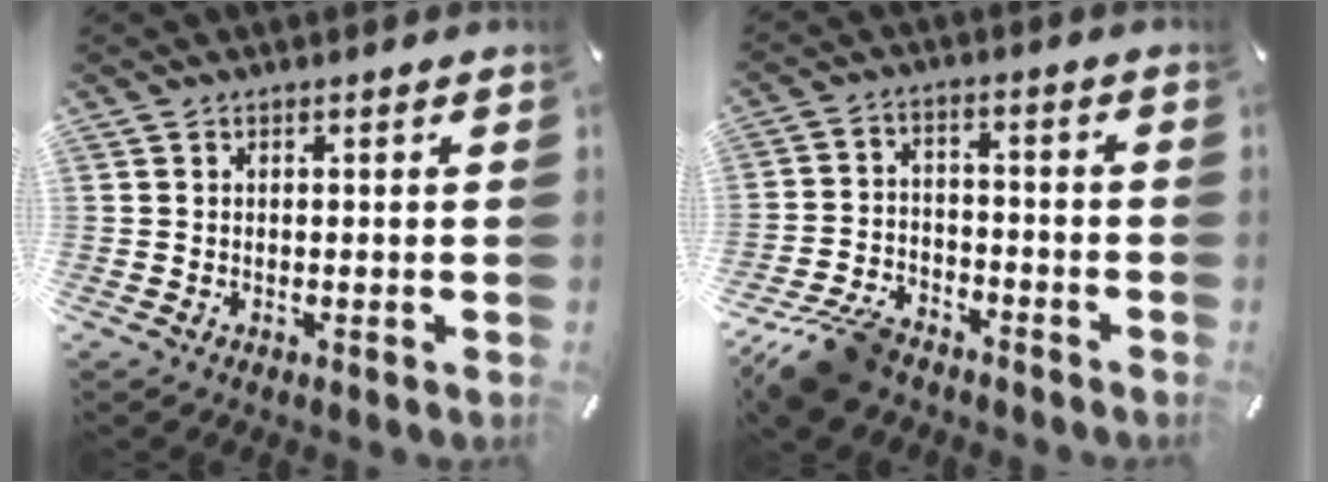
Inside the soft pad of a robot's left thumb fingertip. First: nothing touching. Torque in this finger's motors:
{"motor_torque": [0.50, 1.57, 0.17, 0.17, 0.21]}